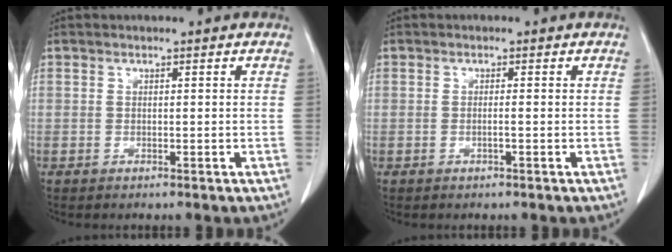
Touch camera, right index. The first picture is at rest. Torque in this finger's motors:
{"motor_torque": [-0.05, 0.02, -0.08, -0.01]}